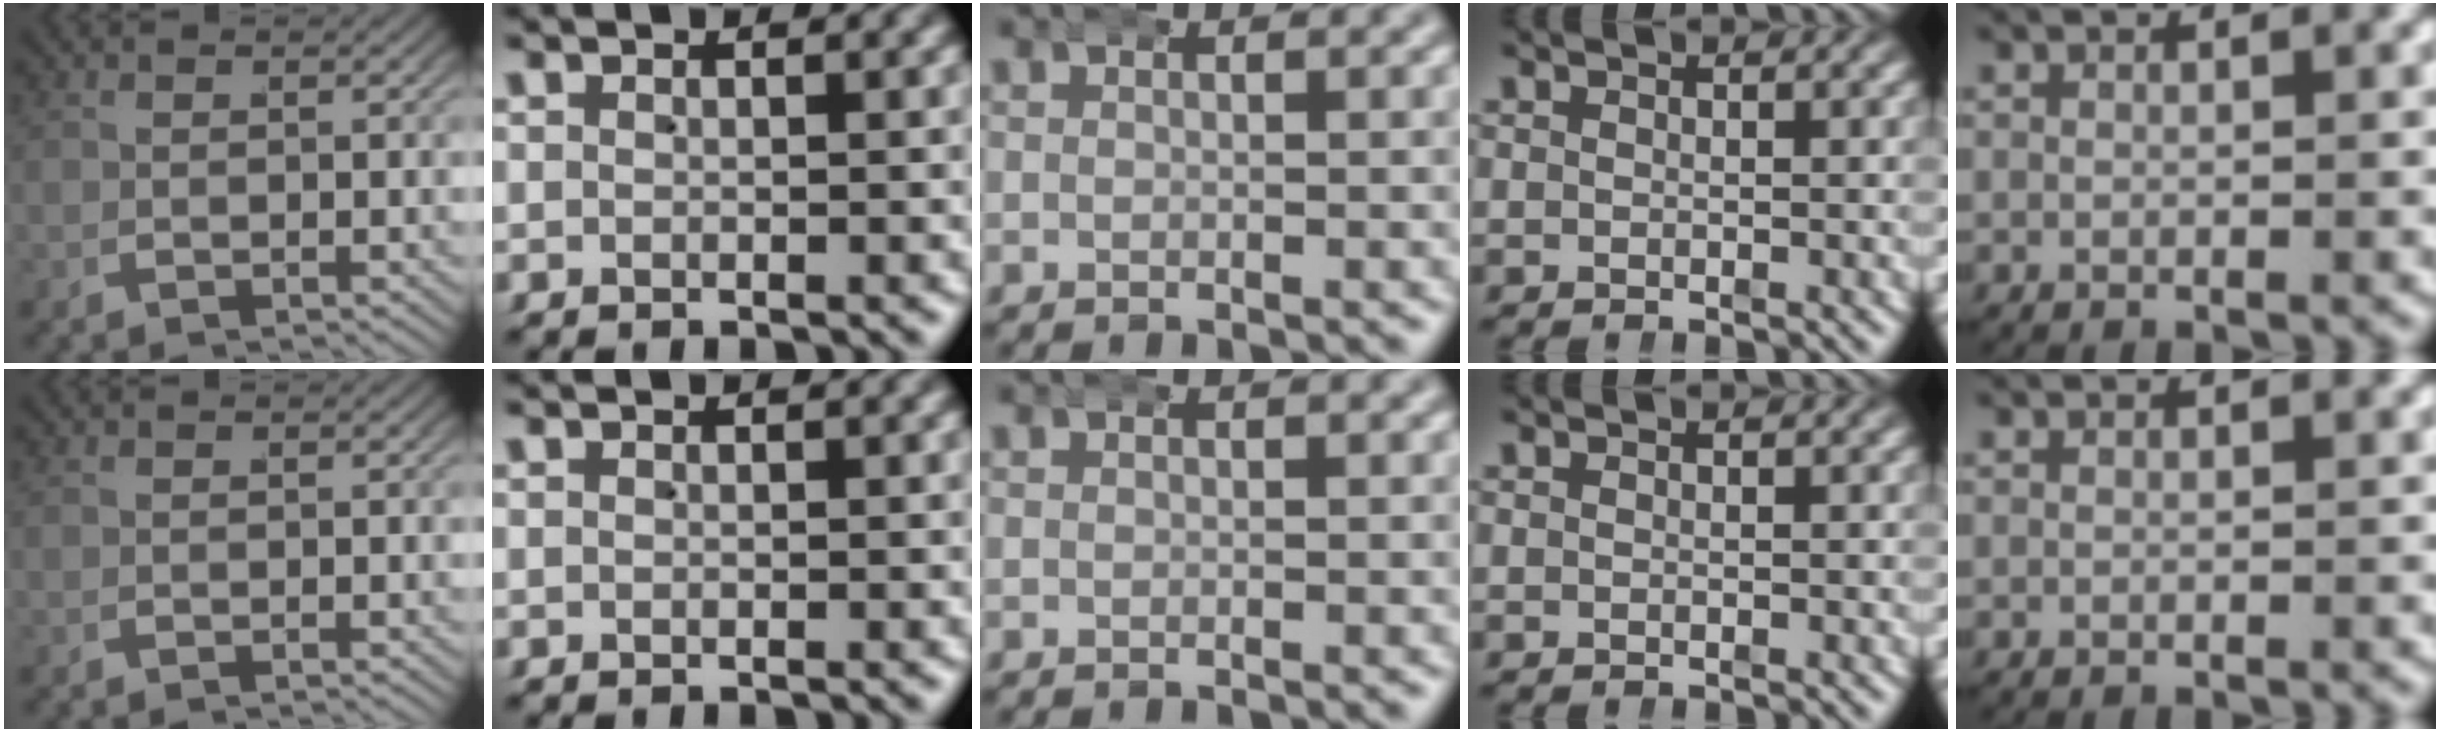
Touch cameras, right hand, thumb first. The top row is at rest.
{}